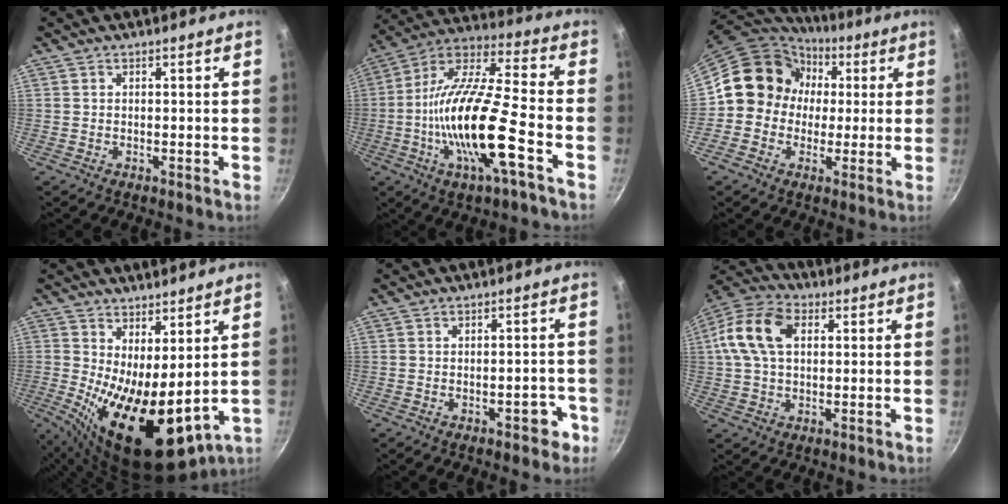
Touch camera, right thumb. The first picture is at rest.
{"total": 20.4, "force": [-6.1, 5.0, 18.8], "torque": [-0.345, 0.031, -0.127]}
{"total": 12.9, "force": [1.3, 11.9, 4.8], "torque": [-0.032, 0.025, 0.002]}
{"total": 13.6, "force": [1.1, 5.6, 12.4], "torque": [-0.178, -0.029, 0.034]}
{"total": 4.0, "force": [-1.9, 1.9, 2.9], "torque": [-0.016, 0.019, -0.021]}
{"total": 13.0, "force": [2.8, 8.5, 9.4], "torque": [-0.166, 0.022, 0.037]}